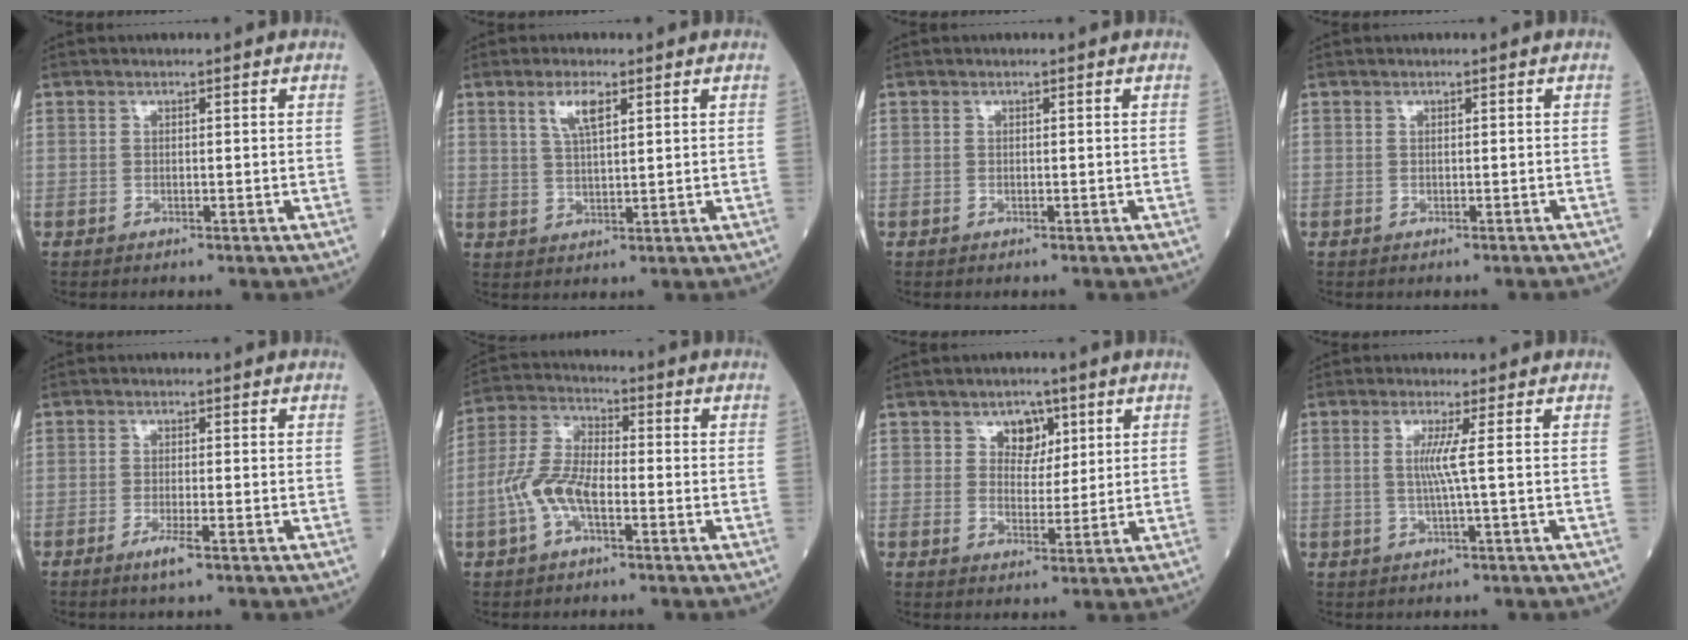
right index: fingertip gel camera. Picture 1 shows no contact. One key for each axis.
{"total": 4.3, "fx": 2.2, "fy": 0.9, "fz": 3.5, "tx": -0.074, "ty": 0.003, "tz": 0.044}
{"total": 0.0}
{"total": 0.6, "fx": -0.5, "fy": 0.1, "fz": 0.3, "tx": -0.001, "ty": 0.000, "tz": -0.007}
{"total": 2.6, "fx": -1.4, "fy": -0.1, "fz": 2.2, "tx": -0.043, "ty": -0.007, "tz": -0.029}
{"total": 8.1, "fx": -2.5, "fy": 3.3, "fz": 6.9, "tx": -0.161, "ty": 0.013, "tz": -0.053}
{"total": 4.3, "fx": 2.2, "fy": 3.1, "fz": 2.1, "tx": -0.023, "ty": 0.005, "tz": 0.036}
{"total": 3.2, "fx": 0.3, "fy": -1.1, "fz": 3.0, "tx": -0.063, "ty": -0.004, "tz": 0.005}